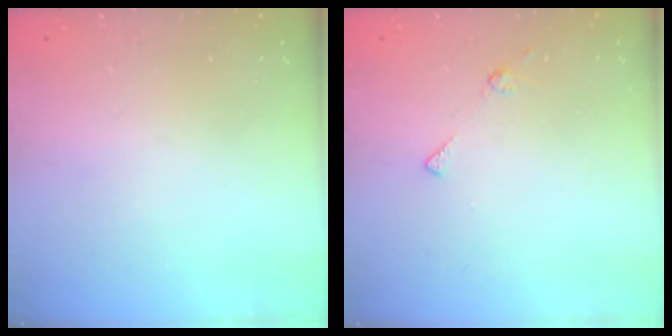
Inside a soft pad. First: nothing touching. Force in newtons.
{"total": 6.5, "press": 6.5, "slide": 0.7}